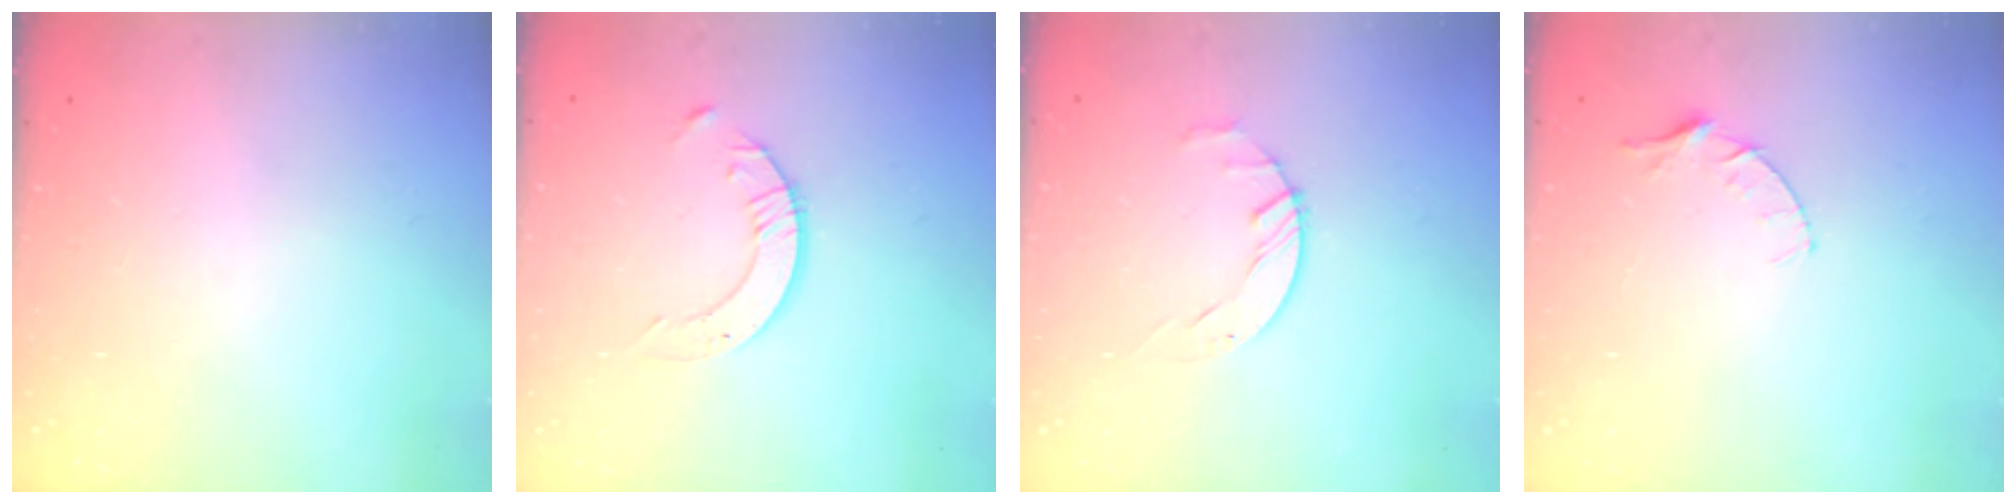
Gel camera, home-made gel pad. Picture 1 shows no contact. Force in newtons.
{"total": 3.3, "press": 3.3, "slide": 0.3}
{"total": 1.8, "press": 1.7, "slide": 0.3}
{"total": 4.1, "press": 4.0, "slide": 0.4}